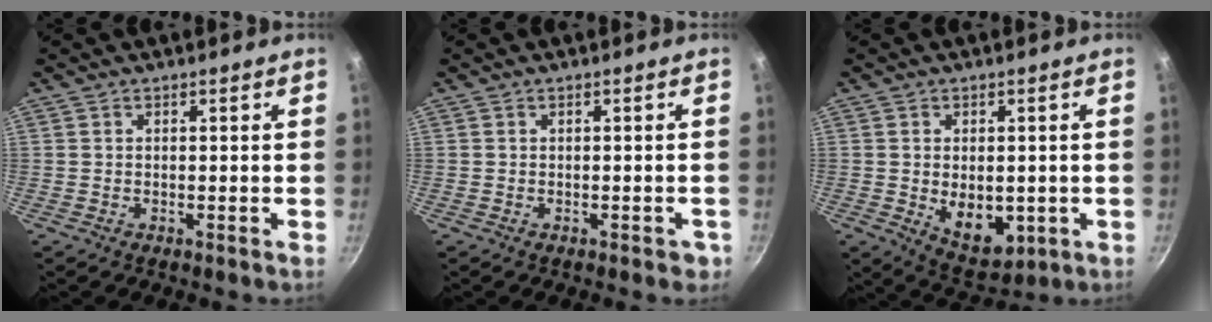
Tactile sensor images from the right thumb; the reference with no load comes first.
{"total": 2.0, "force": [-0.9, 1.2, 1.3], "torque": [0.000, 0.012, -0.003]}
{"total": 9.2, "force": [-1.1, 6.0, 7.0], "torque": [-0.079, -0.014, 0.001]}